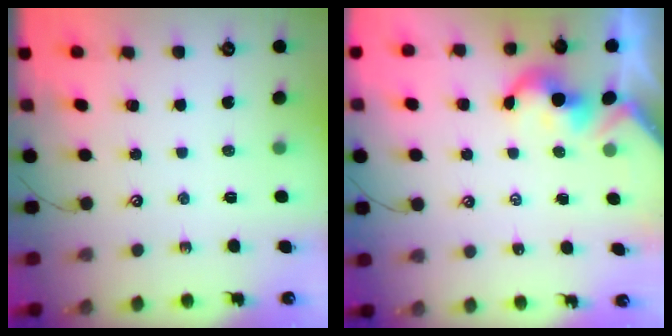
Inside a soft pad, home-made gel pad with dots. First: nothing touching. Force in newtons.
{"total": 2.3, "press": 2.3, "slide": 0.3}